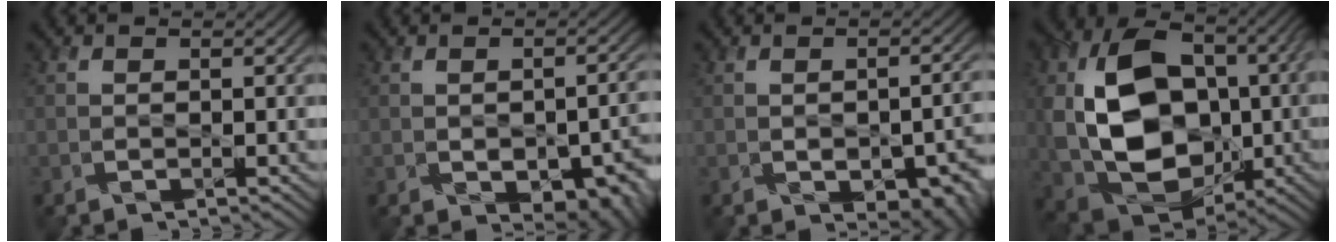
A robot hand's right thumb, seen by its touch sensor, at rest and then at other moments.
{"total": 8.5, "force": [-3.1, 5.0, 6.1], "torque": [-0.069, -0.021, -0.018]}
{"total": 7.6, "force": [-2.7, 4.4, 5.6], "torque": [-0.067, -0.022, -0.012]}
{"total": 15.4, "force": [-0.2, 10.8, 11.0], "torque": [-0.225, -0.009, 0.000]}